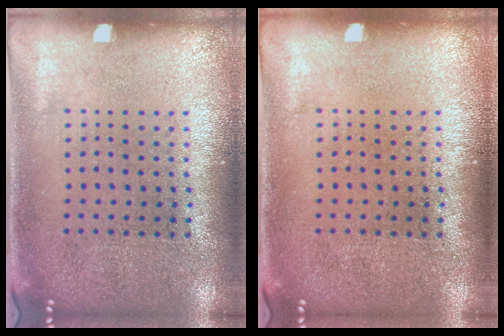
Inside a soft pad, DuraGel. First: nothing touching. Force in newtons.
{"total": 0.0}